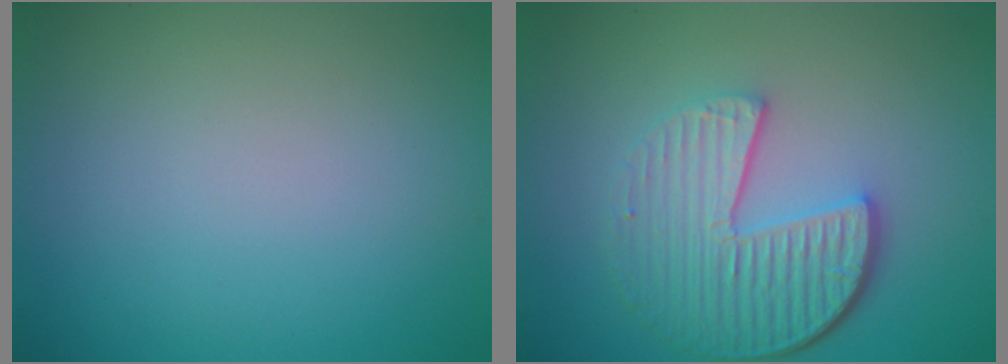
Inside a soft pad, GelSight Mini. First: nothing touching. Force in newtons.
{"total": 6.1, "press": 4.3, "slide": 4.3}